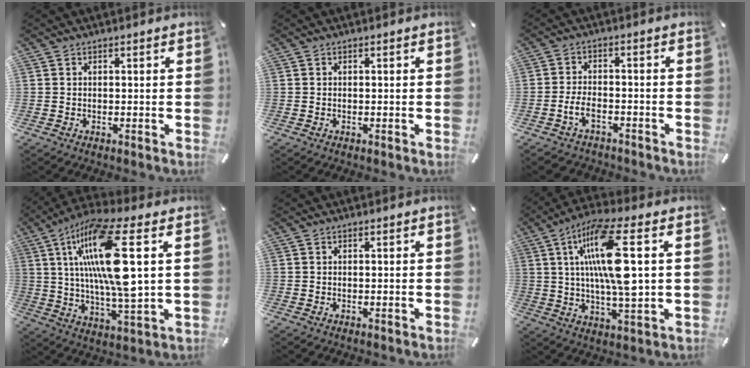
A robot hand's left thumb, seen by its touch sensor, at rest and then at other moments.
{"total": 0.0}
{"total": 5.5, "force": [-2.7, 3.3, 3.5], "torque": [-0.076, 0.013, -0.053]}
{"total": 19.1, "force": [5.1, 4.3, 18.0], "torque": [-0.368, -0.020, 0.063]}
{"total": 0.0}
{"total": 16.7, "force": [3.6, 4.1, 15.8], "torque": [-0.325, -0.010, 0.046]}